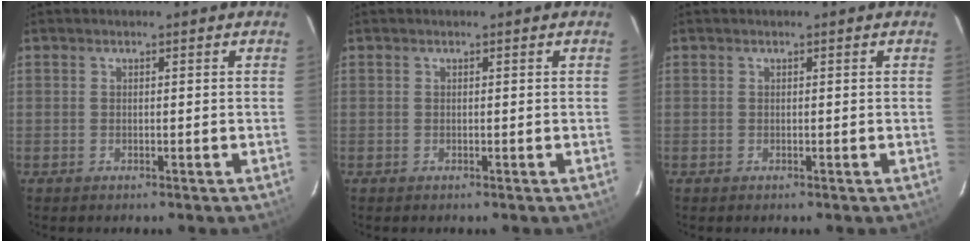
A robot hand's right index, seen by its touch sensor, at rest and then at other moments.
{"total": 0.0}
{"total": 0.0}